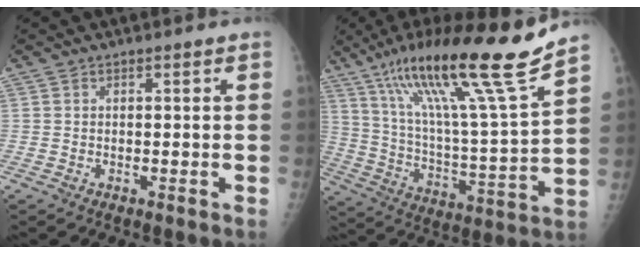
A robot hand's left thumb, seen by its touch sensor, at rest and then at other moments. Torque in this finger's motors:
{"motor_torque": [0.48, 0.28, 1.45, -1.32, 0.43]}